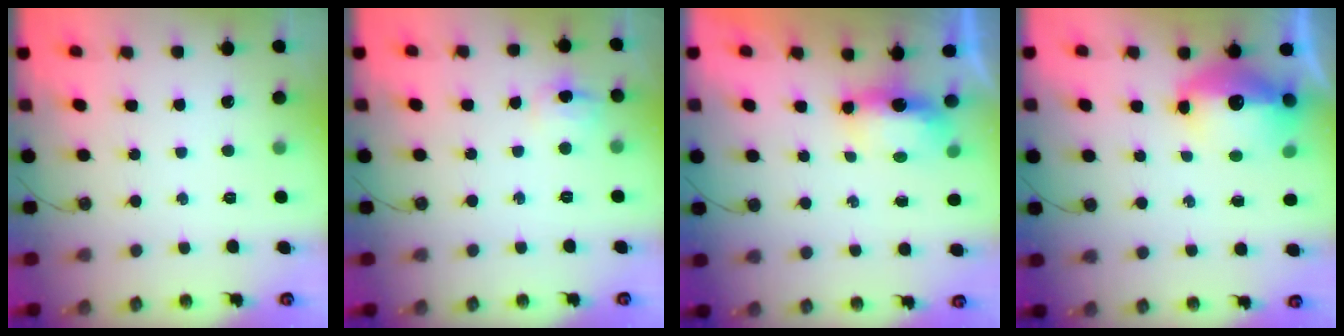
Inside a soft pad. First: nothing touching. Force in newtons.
{"total": 6.8, "press": 6.7, "slide": 0.8}
{"total": 8.2, "press": 6.6, "slide": 4.9}
{"total": 14.6, "press": 14.5, "slide": 1.2}